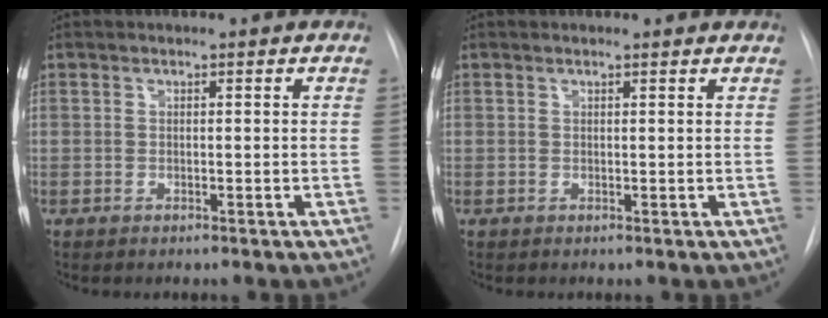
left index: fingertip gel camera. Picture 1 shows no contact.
{"total": 0.0}